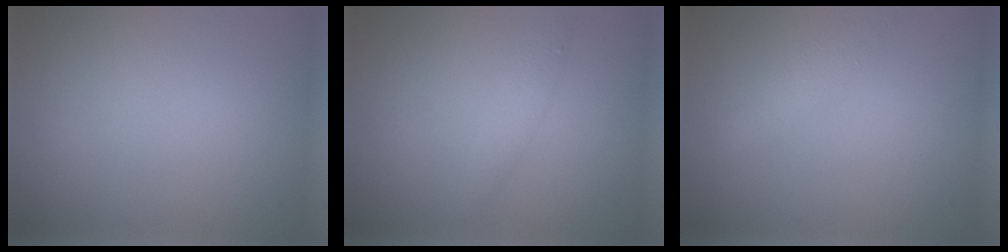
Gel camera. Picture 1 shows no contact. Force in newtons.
{"total": 1.4, "press": 1.4, "slide": 0.1}
{"total": 1.6, "press": 1.6, "slide": 0.1}